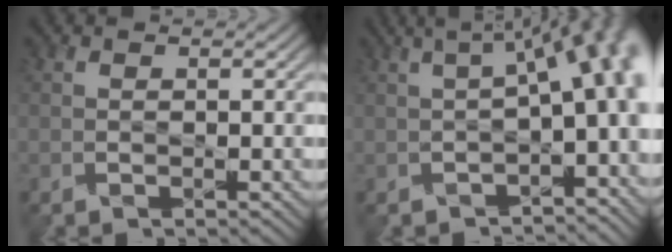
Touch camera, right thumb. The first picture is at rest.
{"total": 11.1, "force": [-0.4, 4.3, 10.3], "torque": [-0.130, 0.012, 0.002]}